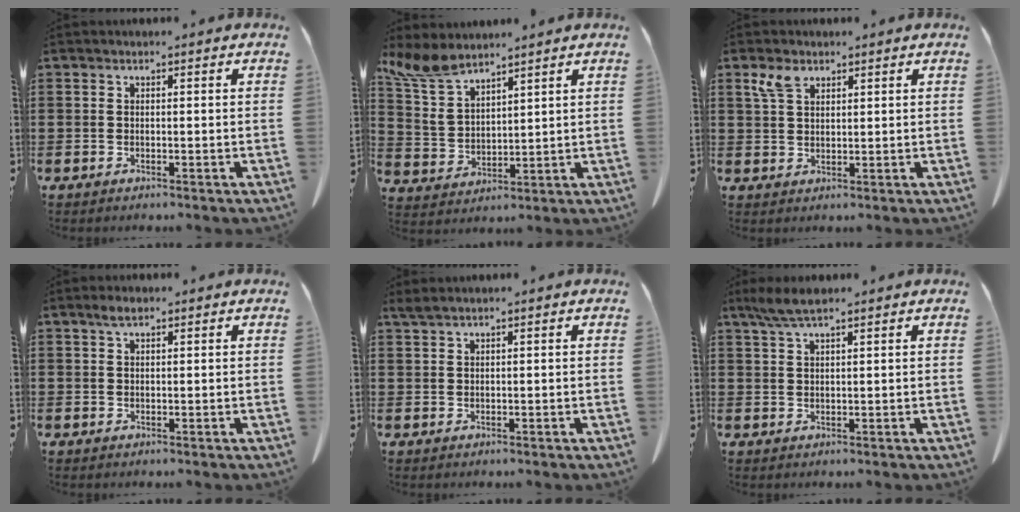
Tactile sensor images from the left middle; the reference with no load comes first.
{"total": 7.3, "force": [5.6, 3.0, 3.6], "torque": [-0.100, -0.019, 0.104]}
{"total": 3.4, "force": [2.2, 1.8, 1.9], "torque": [-0.046, 0.004, 0.042]}
{"total": 1.8, "force": [1.0, 0.8, 1.2], "torque": [-0.028, 0.004, 0.019]}
{"total": 1.2, "force": [1.0, 0.1, 0.7], "torque": [-0.017, -0.003, 0.020]}
{"total": 4.1, "force": [2.9, 0.6, 2.9], "torque": [-0.062, -0.001, 0.054]}